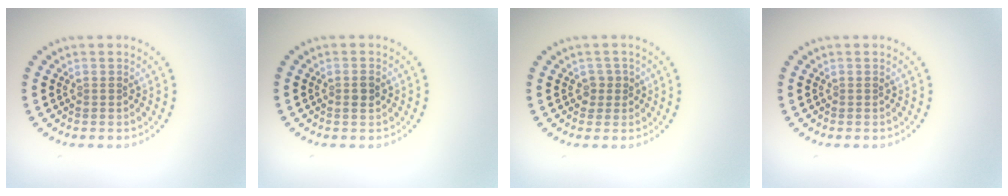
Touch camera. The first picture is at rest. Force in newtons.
{"total": 1.1, "press": 1.1, "slide": 0.2}
{"total": 1.4, "press": 1.1, "slide": 0.9}
{"total": 0.0}